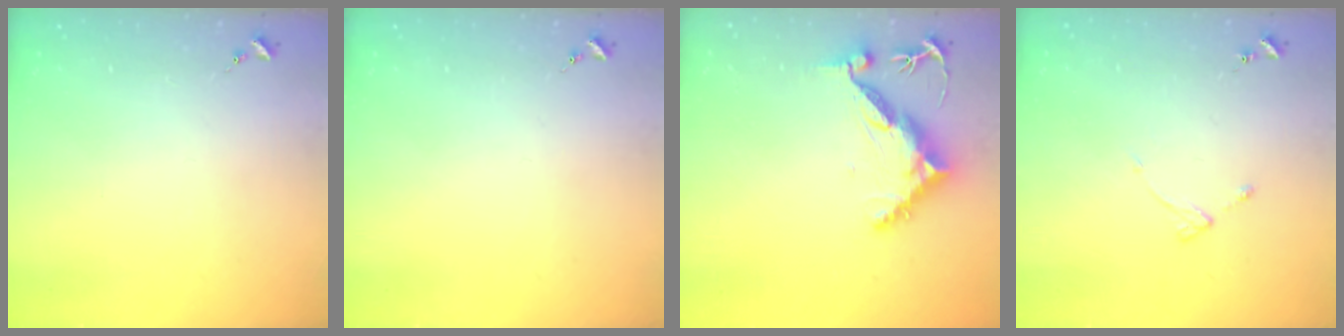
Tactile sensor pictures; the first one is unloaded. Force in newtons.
{"total": 0.0}
{"total": 10.7, "press": 10.6, "slide": 0.9}
{"total": 4.8, "press": 4.7, "slide": 0.5}